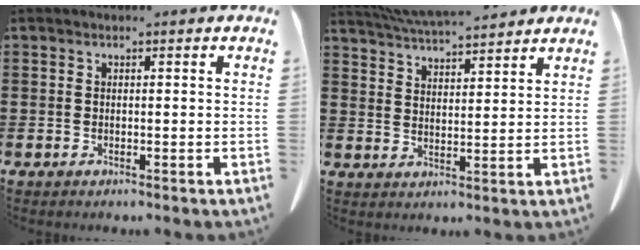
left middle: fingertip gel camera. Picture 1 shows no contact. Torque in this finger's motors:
{"motor_torque": [1.02, -0.08, 0.26, 0.15]}